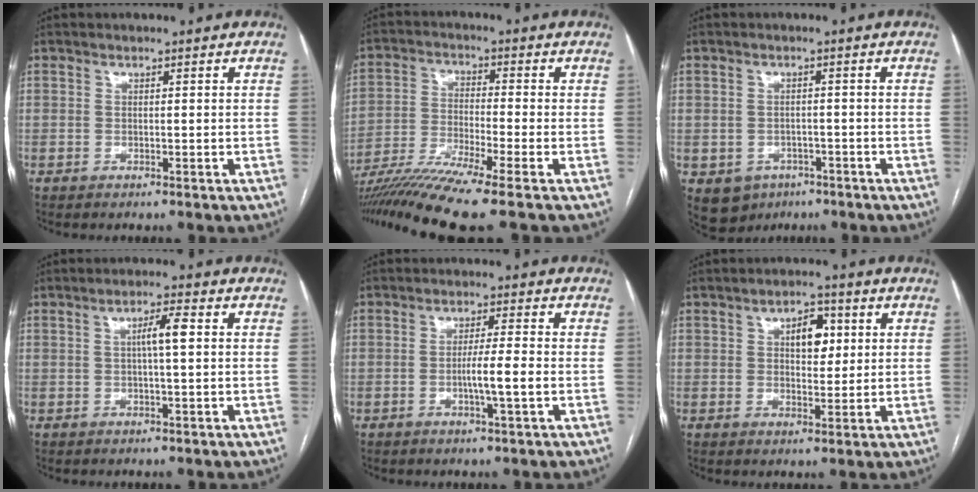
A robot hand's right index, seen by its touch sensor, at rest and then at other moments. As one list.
[{"total": 12.5, "force": [-9.7, -1.9, 7.7], "torque": [-0.132, -0.033, -0.167]}, {"total": 5.8, "force": [-3.0, 4.8, 1.3], "torque": [-0.022, 0.006, -0.035]}, {"total": 3.7, "force": [0.5, 0.1, 3.7], "torque": [-0.064, 0.006, 0.008]}, {"total": 4.6, "force": [-1.1, -0.4, 4.4], "torque": [-0.076, -0.005, -0.020]}, {"total": 5.5, "force": [1.7, 2.8, 4.4], "torque": [-0.068, 0.011, 0.029]}]